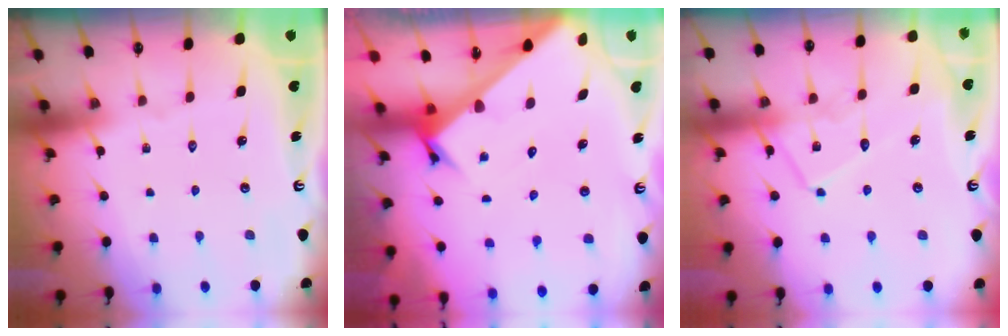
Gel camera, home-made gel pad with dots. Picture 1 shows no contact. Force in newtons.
{"total": 2.8, "press": 2.8, "slide": 0.2}
{"total": 11.9, "press": 11.8, "slide": 0.7}